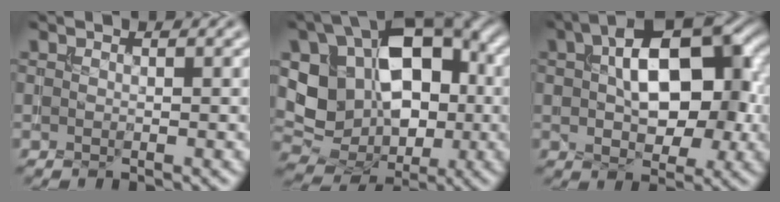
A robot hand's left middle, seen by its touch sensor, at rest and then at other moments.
{"total": 12.6, "force": [0.9, 9.0, 8.8], "torque": [-0.136, -0.004, 0.022]}
{"total": 10.9, "force": [1.7, 6.2, 8.8], "torque": [-0.129, 0.015, 0.020]}